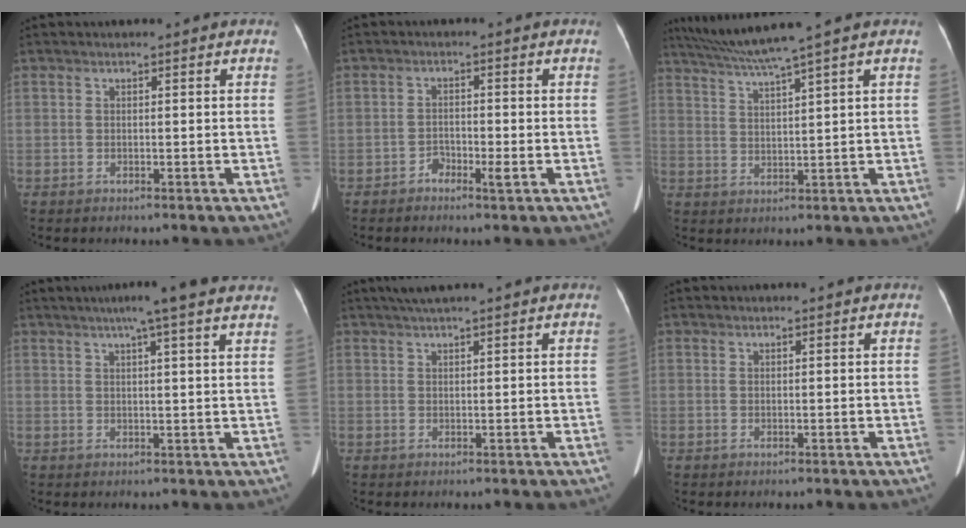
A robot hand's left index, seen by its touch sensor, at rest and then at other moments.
{"total": 2.0, "force": [-1.2, 0.6, 1.4], "torque": [-0.023, 0.002, -0.025]}
{"total": 6.9, "force": [5.6, -2.2, 3.4], "torque": [-0.065, 0.001, 0.106]}
{"total": 10.1, "force": [7.9, -0.3, 6.4], "torque": [-0.093, 0.021, 0.085]}
{"total": 3.5, "force": [2.8, -0.1, 2.0], "torque": [-0.032, 0.026, 0.052]}
{"total": 0.0}